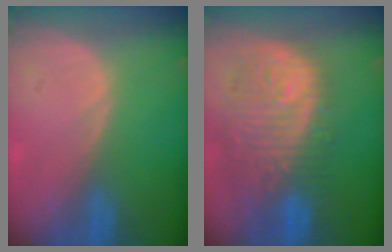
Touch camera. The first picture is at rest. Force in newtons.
{"total": 12.0, "press": 10.7, "slide": 5.4}